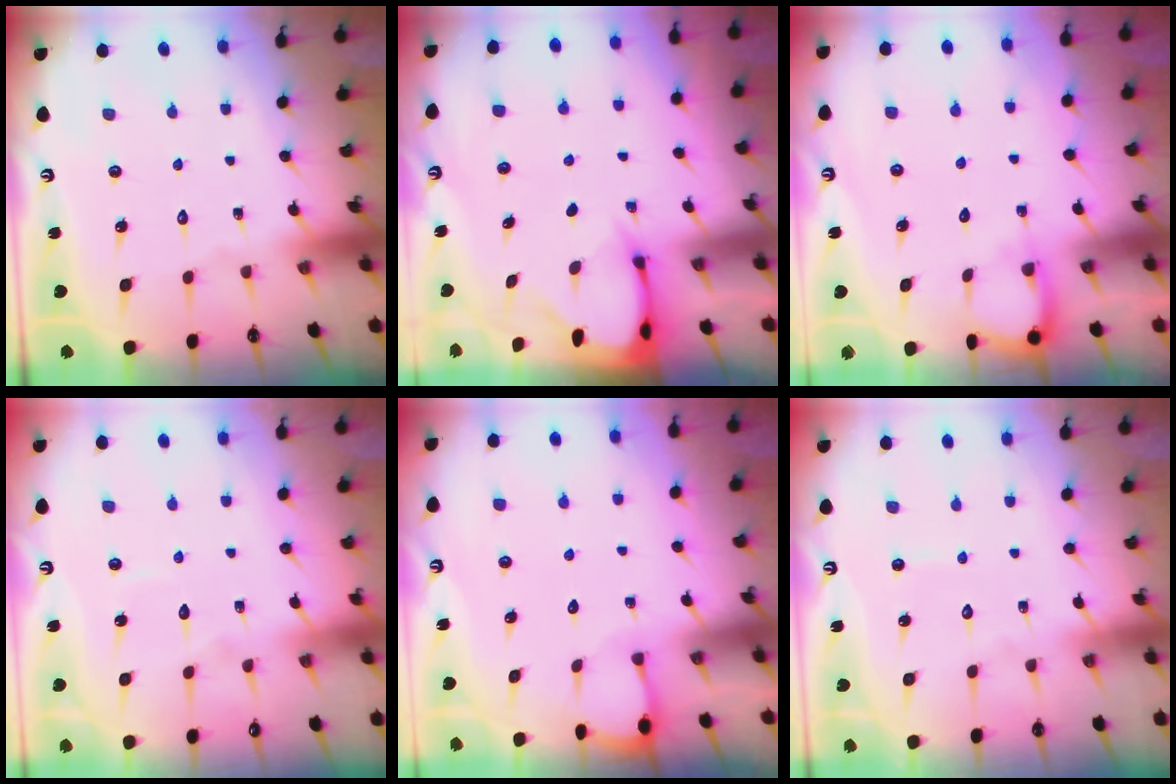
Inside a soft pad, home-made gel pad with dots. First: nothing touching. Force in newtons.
{"total": 2.4, "press": 2.4, "slide": 0.3}
{"total": 3.8, "press": 3.7, "slide": 0.4}
{"total": 2.7, "press": 2.7, "slide": 0.2}
{"total": 1.5, "press": 1.5, "slide": 0.1}
{"total": 2.6, "press": 2.6, "slide": 0.2}